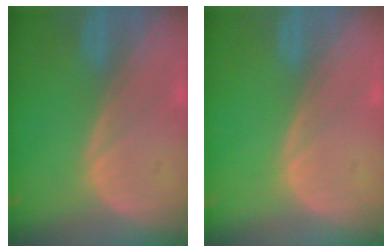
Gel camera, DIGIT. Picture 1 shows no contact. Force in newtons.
{"total": 0.0}